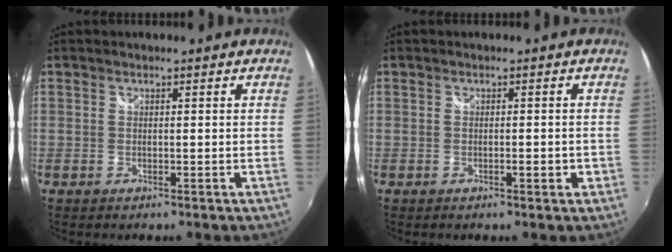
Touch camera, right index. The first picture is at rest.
{"total": 1.6, "force": [-0.6, 0.5, 1.4], "torque": [-0.019, 0.005, -0.005]}